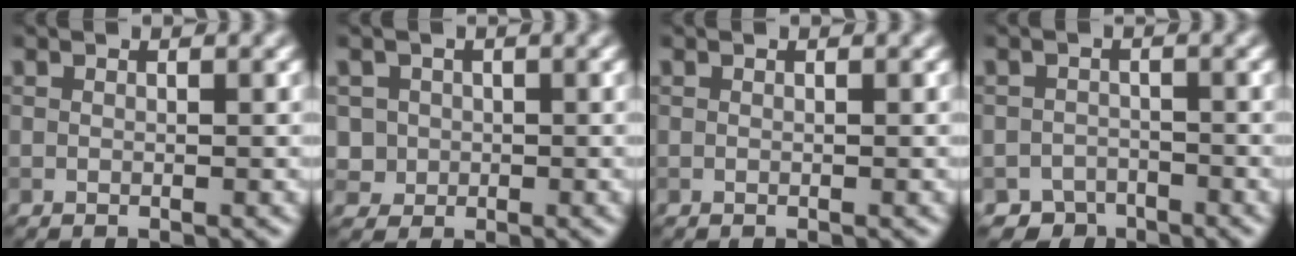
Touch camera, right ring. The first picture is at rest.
{"total": 2.2, "force": [0.2, 2.2, 0.4], "torque": [0.000, 0.002, 0.014]}
{"total": 0.0}
{"total": 2.5, "force": [-2.0, 1.5, 0.1], "torque": [0.013, 0.004, -0.038]}